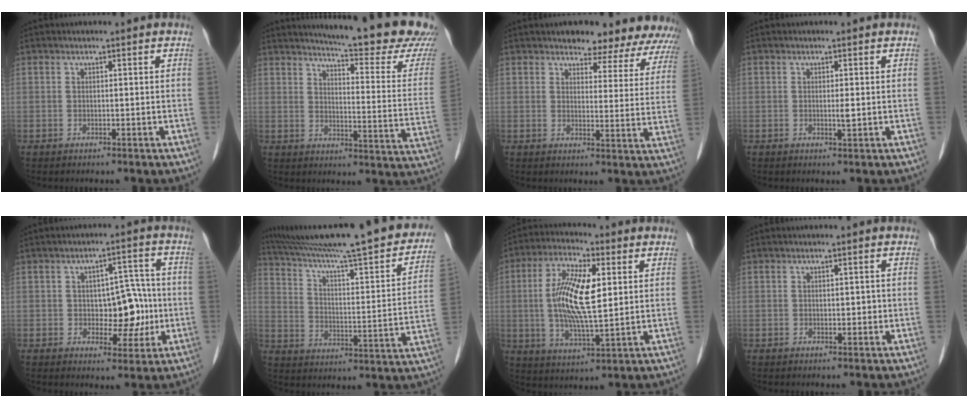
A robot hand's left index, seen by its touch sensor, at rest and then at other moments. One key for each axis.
{"total": 21.6, "fx": 19.5, "fy": 1.3, "fz": 9.1, "tx": -0.120, "ty": -0.091, "tz": 0.224}
{"total": 16.3, "fx": 15.2, "fy": 4.4, "fz": 3.9, "tx": -0.007, "ty": -0.037, "tz": 0.147}
{"total": 1.1, "fx": 0.1, "fy": 0.1, "fz": 1.1, "tx": -0.020, "ty": -0.003, "tz": 0.001}
{"total": 7.6, "fx": -0.8, "fy": 4.1, "fz": 6.4, "tx": -0.090, "ty": 0.021, "tz": -0.003}
{"total": 30.0, "fx": 25.2, "fy": 3.2, "fz": 16.1, "tx": -0.249, "ty": -0.029, "tz": 0.340}
{"total": 12.2, "fx": 1.7, "fy": 3.4, "fz": 11.6, "tx": -0.233, "ty": 0.004, "tz": 0.030}
{"total": 1.3, "fx": 0.0, "fy": 0.7, "fz": 1.1, "tx": -0.015, "ty": 0.001, "tz": 0.001}